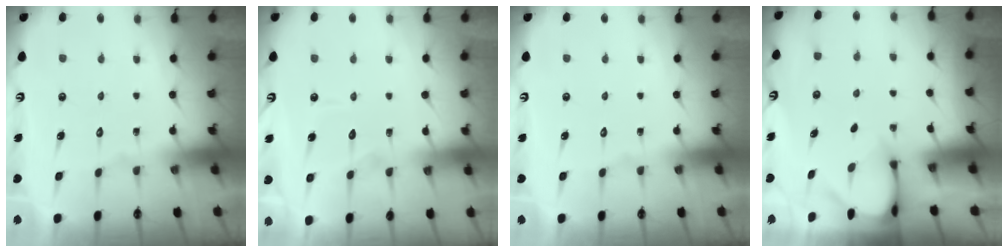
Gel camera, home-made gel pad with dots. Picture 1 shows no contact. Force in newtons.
{"total": 5.2, "press": 5.1, "slide": 0.5}
{"total": 0.0}
{"total": 3.2, "press": 3.2, "slide": 0.2}